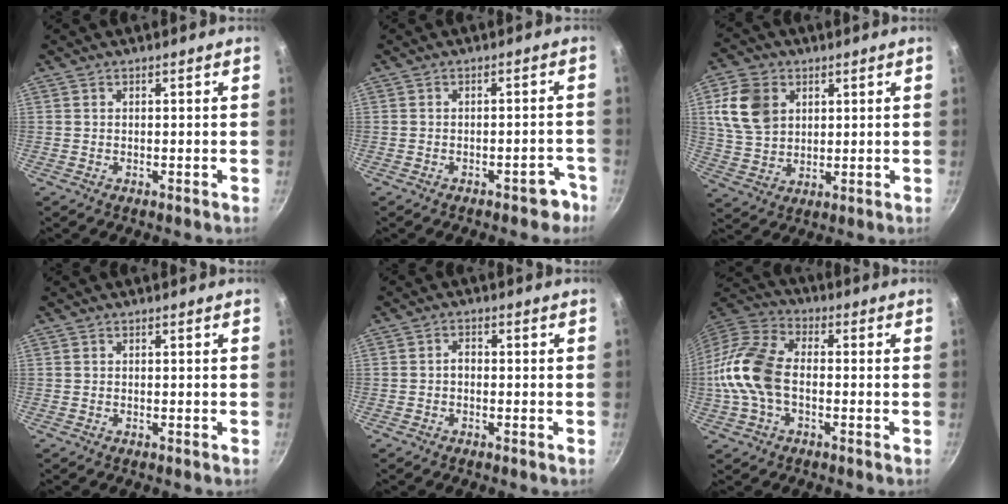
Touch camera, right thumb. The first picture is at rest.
{"total": 4.1, "force": [-2.7, 2.0, 2.3], "torque": [-0.002, 0.039, -0.017]}
{"total": 11.3, "force": [3.6, 8.5, 6.6], "torque": [-0.109, -0.005, 0.073]}
{"total": 0.0}
{"total": 1.7, "force": [-0.5, 1.2, 1.1], "torque": [-0.013, 0.011, -0.010]}
{"total": 14.6, "force": [-1.8, 9.1, 11.3], "torque": [-0.214, 0.037, -0.052]}